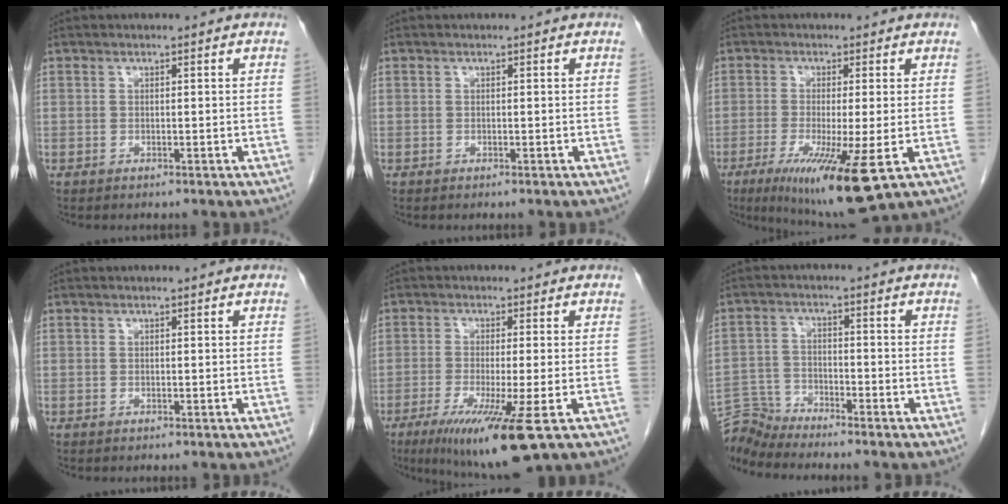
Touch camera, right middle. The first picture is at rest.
{"total": 0.0}
{"total": 11.9, "force": [-5.1, 0.7, 10.7], "torque": [-0.176, -0.039, -0.078]}
{"total": 0.0}
{"total": 11.3, "force": [-5.7, 0.0, 9.8], "torque": [-0.166, -0.038, -0.092]}
{"total": 6.2, "force": [-6.1, -0.7, -0.5], "torque": [0.002, 0.000, -0.116]}